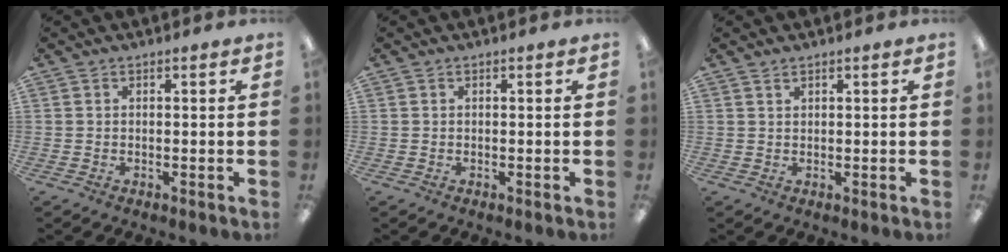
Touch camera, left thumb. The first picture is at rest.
{"total": 0.0}
{"total": 1.0, "force": [0.9, 0.3, 0.3], "torque": [-0.008, 0.000, 0.016]}